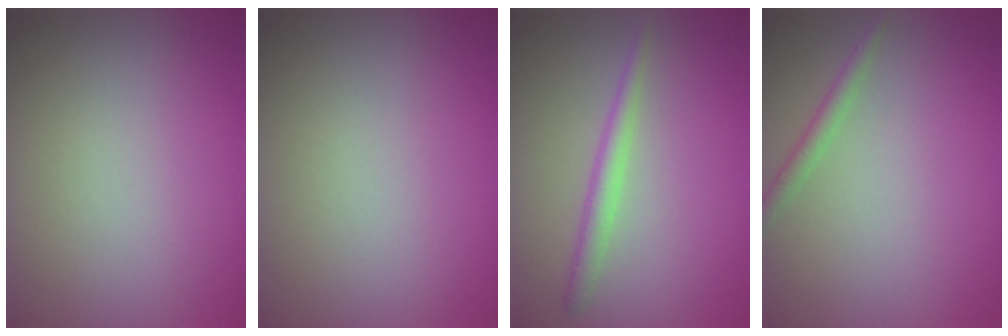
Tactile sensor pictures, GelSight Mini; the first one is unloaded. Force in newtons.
{"total": 0.0}
{"total": 2.0, "press": 2.0, "slide": 0.1}
{"total": 1.5, "press": 1.5, "slide": 0.0}